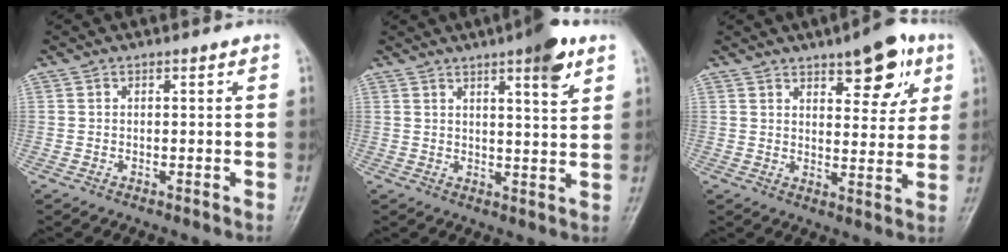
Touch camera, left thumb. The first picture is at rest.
{"total": 8.3, "force": [4.7, 1.6, 6.7], "torque": [-0.085, -0.022, 0.063]}
{"total": 10.8, "force": [5.9, 4.4, 8.0], "torque": [-0.078, -0.026, 0.080]}